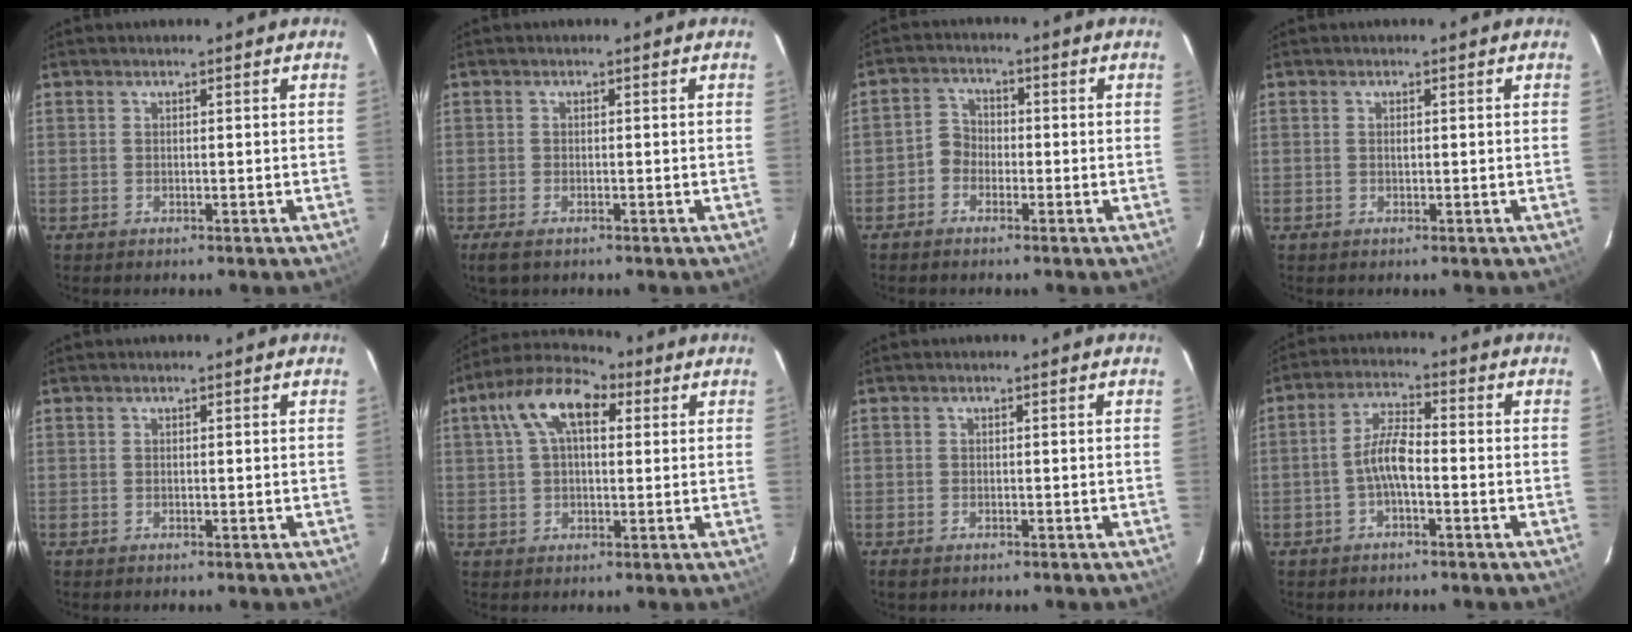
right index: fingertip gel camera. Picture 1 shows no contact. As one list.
[{"total": 3.1, "force": [-2.0, 1.3, 1.9], "torque": [-0.041, -0.010, -0.037]}, {"total": 3.3, "force": [-1.7, 2.7, 0.9], "torque": [-0.011, 0.014, -0.036]}, {"total": 0.7, "force": [0.1, 0.4, 0.6], "torque": [-0.010, 0.001, 0.001]}, {"total": 0.0}, {"total": 11.2, "force": [3.7, 5.9, 8.7], "torque": [-0.165, 0.039, 0.056]}, {"total": 1.4, "force": [-0.9, 0.8, 0.7], "torque": [-0.012, -0.004, -0.018]}, {"total": 5.5, "force": [-1.8, 1.6, 4.9], "torque": [-0.103, 0.014, -0.034]}]